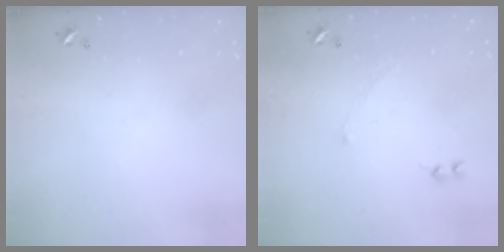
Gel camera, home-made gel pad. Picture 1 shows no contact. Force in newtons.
{"total": 2.1, "press": 2.0, "slide": 0.7}